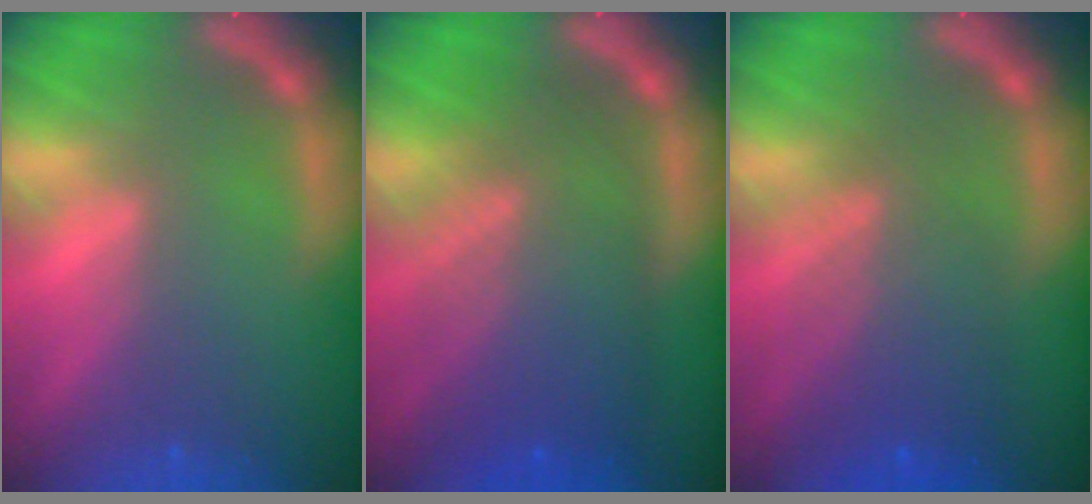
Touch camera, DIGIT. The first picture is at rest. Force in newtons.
{"total": 9.1}
{"total": 6.1}